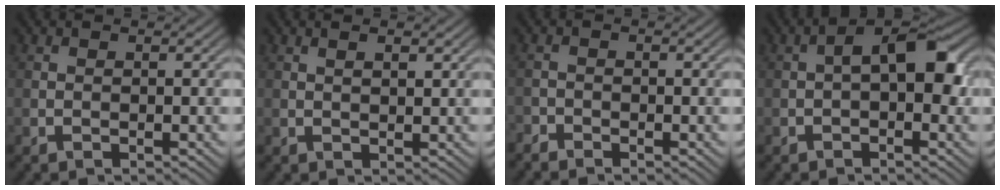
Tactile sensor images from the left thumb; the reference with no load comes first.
{"total": 1.7, "force": [1.0, 0.6, 1.3], "torque": [-0.018, -0.007, 0.024]}
{"total": 1.6, "force": [-1.5, 0.5, 0.1], "torque": [-0.003, -0.004, -0.037]}
{"total": 6.8, "force": [0.1, 3.2, 6.0], "torque": [-0.085, 0.016, -0.008]}